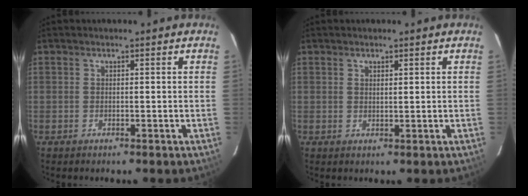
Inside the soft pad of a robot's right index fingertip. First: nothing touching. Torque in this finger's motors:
{"motor_torque": [-0.65, 0.07, -0.13, -0.02]}